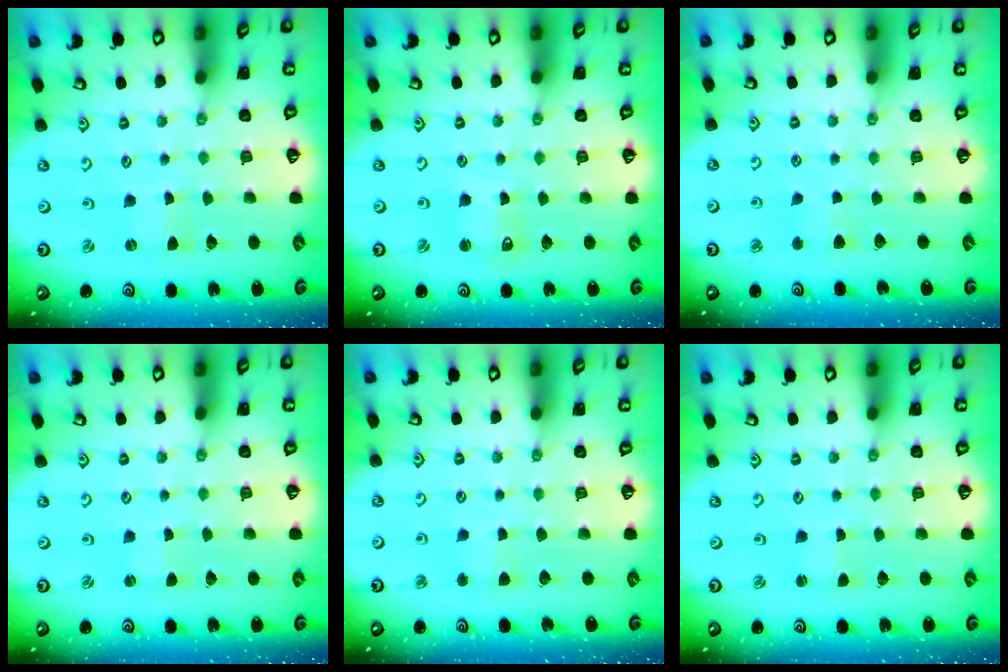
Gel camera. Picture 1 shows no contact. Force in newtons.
{"total": 2.6, "press": 2.6, "slide": 0.2}
{"total": 3.4, "press": 3.3, "slide": 0.7}
{"total": 0.0}
{"total": 2.8, "press": 2.8, "slide": 0.4}
{"total": 0.6, "press": 0.6, "slide": 0.0}